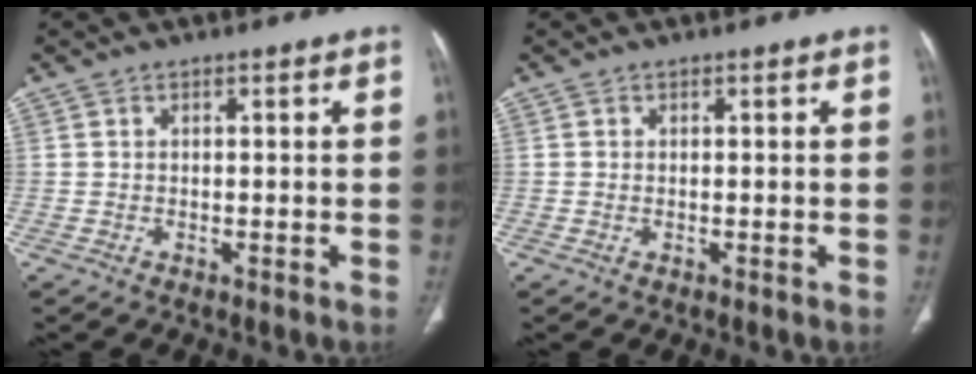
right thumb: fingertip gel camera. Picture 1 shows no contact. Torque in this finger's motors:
{"motor_torque": [0.07, 1.40, -0.22, -0.01, -0.01]}